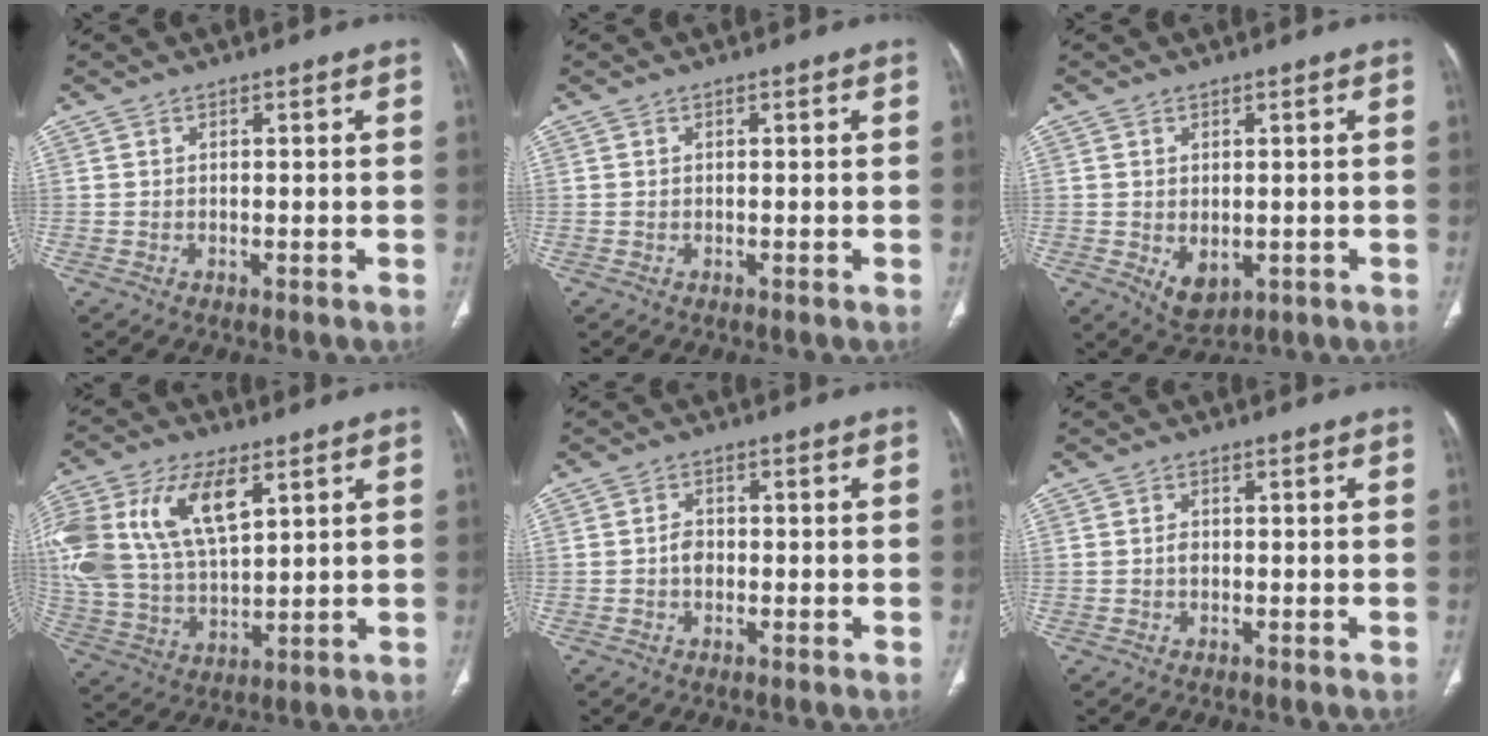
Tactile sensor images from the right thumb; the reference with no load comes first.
{"total": 0.0}
{"total": 4.7, "force": [-0.8, 3.1, 3.5], "torque": [-0.048, -0.008, 0.005]}
{"total": 23.6, "force": [9.1, 13.0, 17.5], "torque": [-0.391, 0.001, 0.174]}
{"total": 2.4, "force": [-0.3, 1.8, 1.5], "torque": [-0.020, 0.008, -0.009]}
{"total": 1.2, "force": [-0.1, 0.8, 0.8], "torque": [-0.014, 0.001, -0.002]}